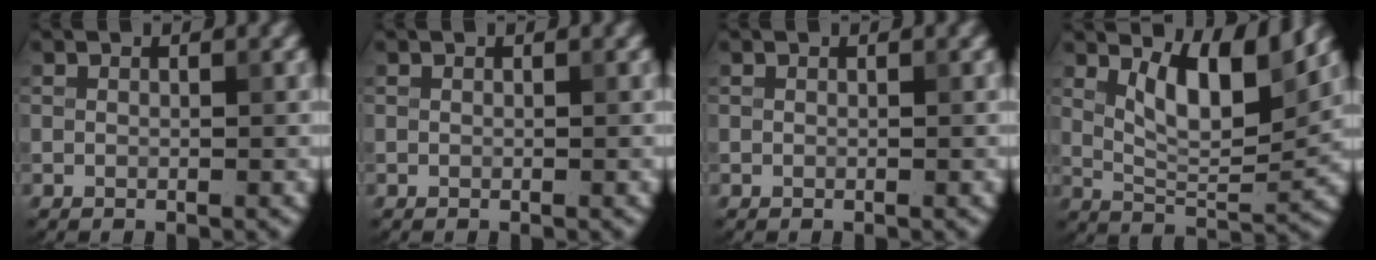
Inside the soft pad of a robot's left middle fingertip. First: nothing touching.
{"total": 0.0}
{"total": 0.0}
{"total": 6.3, "force": [3.0, 2.1, 5.2], "torque": [-0.089, -0.009, 0.054]}